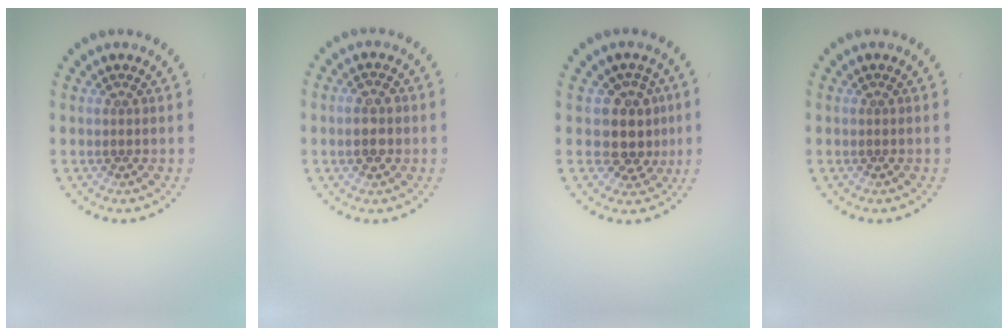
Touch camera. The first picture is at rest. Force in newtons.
{"total": 2.1, "press": 2.1, "slide": 0.3}
{"total": 3.6, "press": 3.1, "slide": 1.9}
{"total": 0.0}